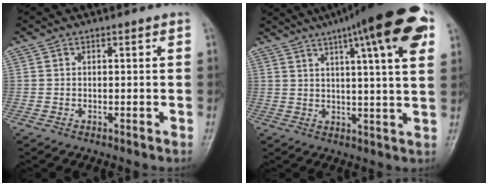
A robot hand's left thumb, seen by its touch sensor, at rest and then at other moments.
{"total": 19.5, "force": [9.8, 3.4, 16.5], "torque": [-0.231, -0.003, 0.132]}